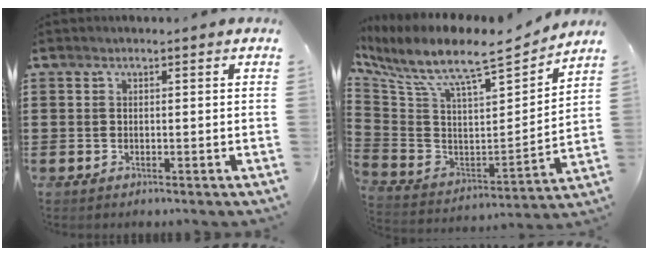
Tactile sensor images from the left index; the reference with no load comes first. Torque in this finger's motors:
{"motor_torque": [2.14, 0.00, 0.38, 0.21]}